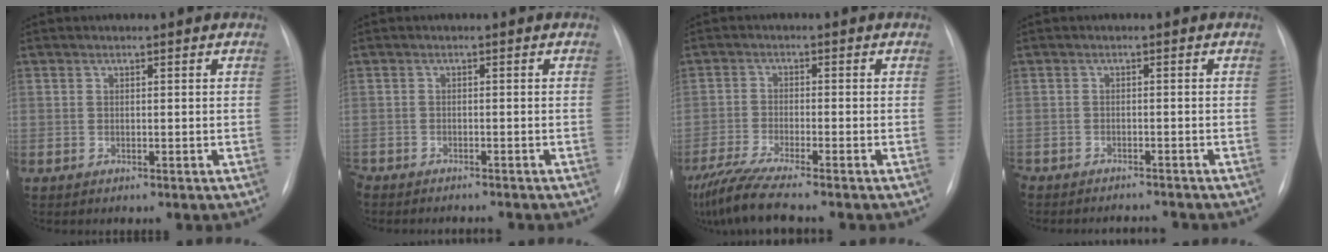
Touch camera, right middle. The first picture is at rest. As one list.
[{"total": 5.1, "force": [-4.9, 0.8, 1.2], "torque": [-0.010, -0.008, -0.073]}, {"total": 8.3, "force": [-7.1, -0.9, 4.4], "torque": [-0.077, -0.028, -0.122]}, {"total": 4.6, "force": [-4.6, 0.4, 0.3], "torque": [0.001, -0.006, -0.068]}]